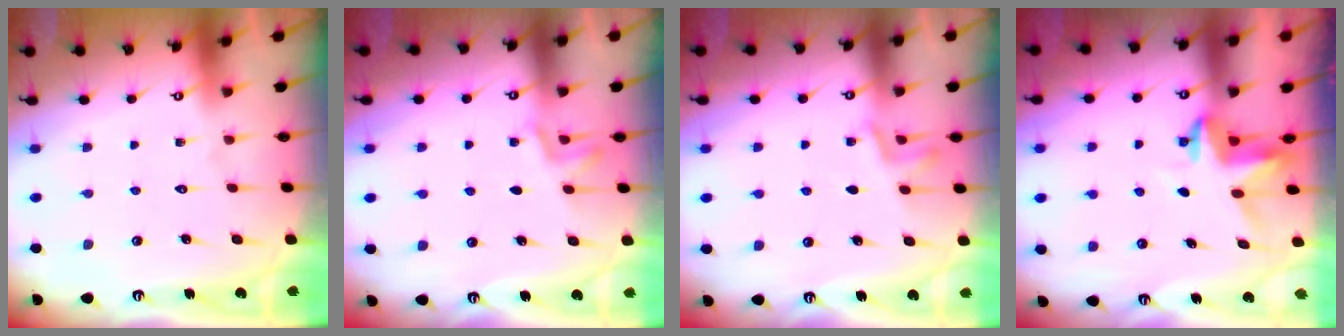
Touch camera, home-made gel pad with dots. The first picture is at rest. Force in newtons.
{"total": 1.9, "press": 1.2, "slide": 1.4}
{"total": 4.1, "press": 3.9, "slide": 1.3}
{"total": 3.7, "press": 3.6, "slide": 0.3}